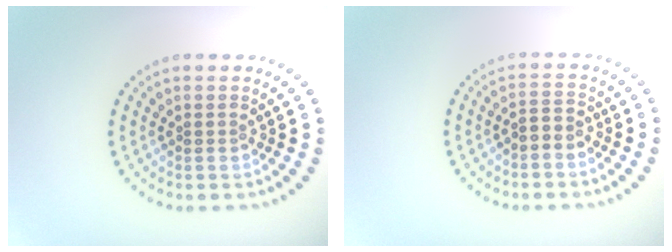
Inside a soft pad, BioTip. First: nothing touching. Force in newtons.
{"total": 1.6, "press": 1.3, "slide": 1.0}